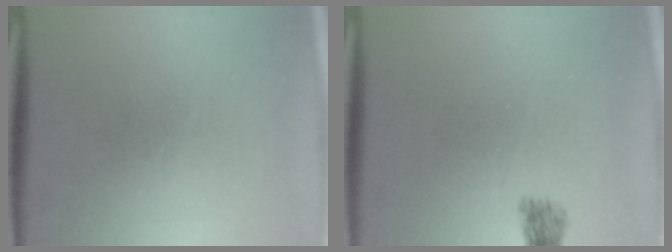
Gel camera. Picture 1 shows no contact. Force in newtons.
{"total": 1.8}